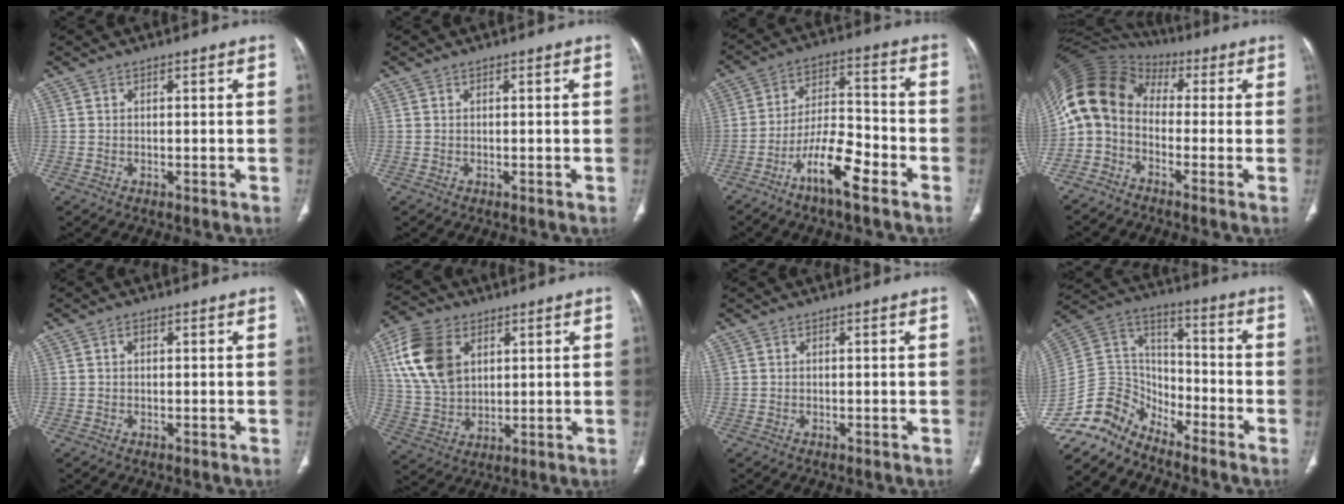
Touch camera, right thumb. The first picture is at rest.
{"total": 0.0}
{"total": 11.3, "force": [-6.7, 3.2, 8.5], "torque": [-0.156, 0.049, -0.121]}
{"total": 11.2, "force": [-1.5, 8.7, 6.9], "torque": [-0.127, 0.062, -0.047]}
{"total": 0.9, "force": [0.3, 0.6, 0.6], "torque": [-0.007, 0.003, 0.004]}
{"total": 14.4, "force": [5.1, 9.9, 9.2], "torque": [-0.168, -0.008, 0.102]}
{"total": 0.0}
{"total": 12.6, "force": [-10.9, 5.7, 2.5], "torque": [-0.045, 0.099, -0.221]}